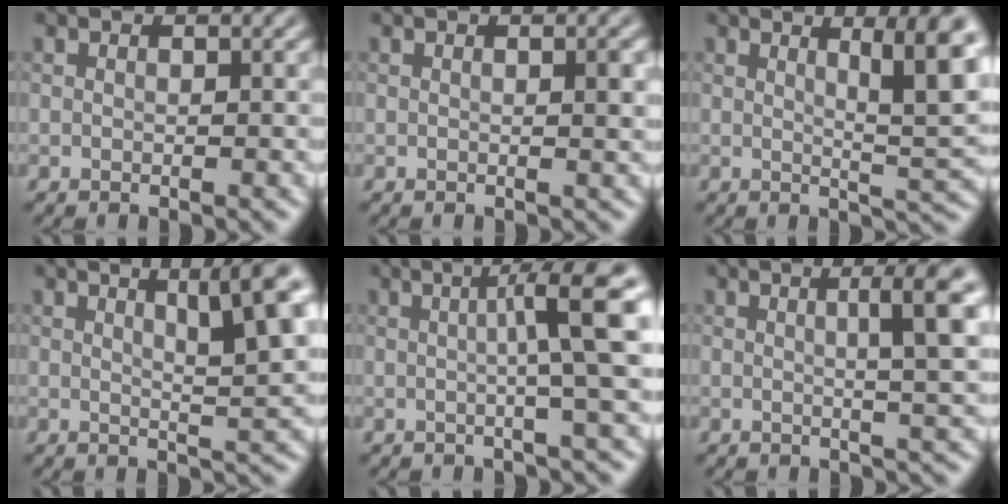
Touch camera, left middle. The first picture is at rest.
{"total": 1.3, "force": [0.2, 0.2, 1.3], "torque": [-0.018, 0.000, 0.001]}
{"total": 6.1, "force": [2.1, 1.1, 5.7], "torque": [-0.072, -0.006, 0.033]}
{"total": 6.8, "force": [2.8, 1.3, 6.1], "torque": [-0.070, 0.006, 0.045]}
{"total": 6.7, "force": [0.9, 0.6, 6.6], "torque": [-0.095, 0.014, 0.012]}
{"total": 5.1, "force": [1.1, 0.8, 4.9], "torque": [-0.066, 0.009, 0.017]}